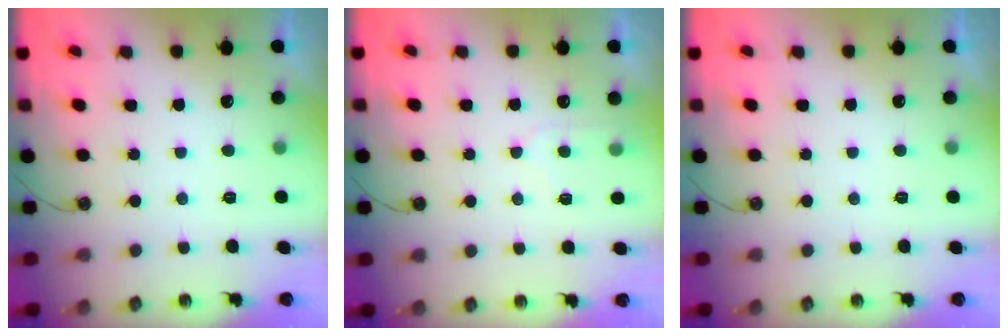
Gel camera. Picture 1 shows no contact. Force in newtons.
{"total": 6.2, "press": 6.1, "slide": 0.6}
{"total": 0.0}